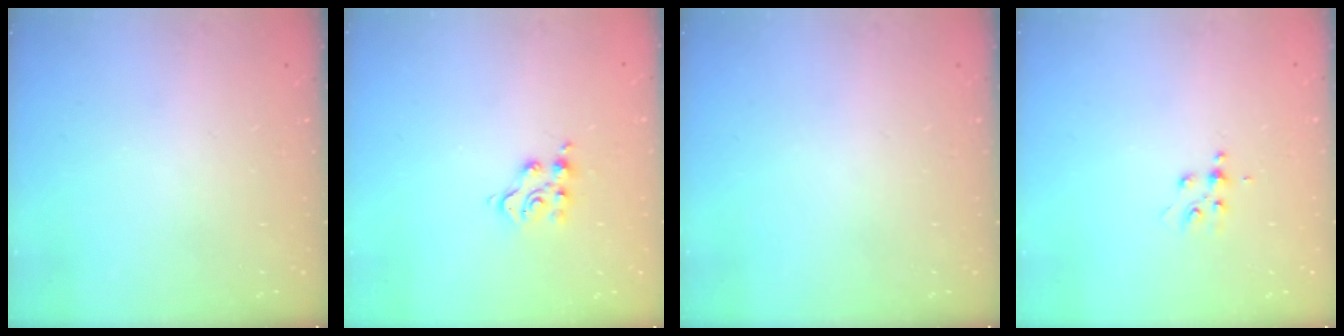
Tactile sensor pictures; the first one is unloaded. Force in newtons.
{"total": 5.6, "press": 5.6, "slide": 0.1}
{"total": 0.0}
{"total": 5.2, "press": 5.1, "slide": 0.8}